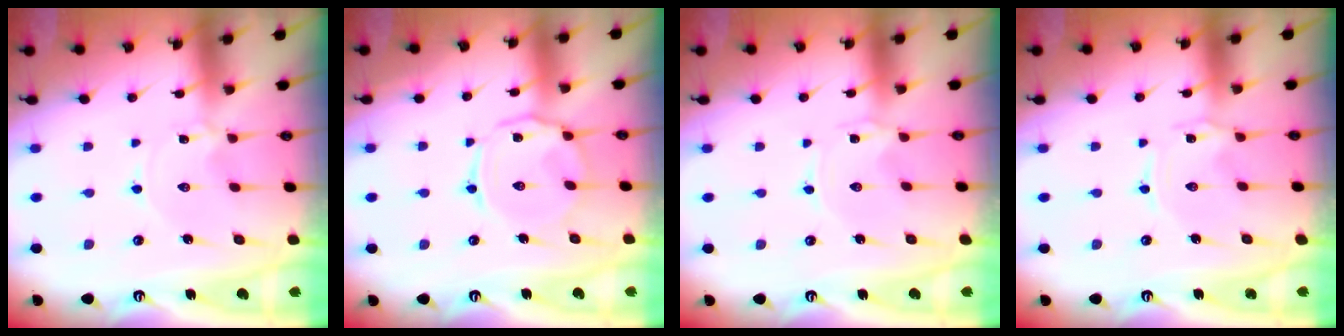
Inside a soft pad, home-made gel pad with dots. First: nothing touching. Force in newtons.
{"total": 8.1, "press": 8.1, "slide": 0.8}
{"total": 0.0}
{"total": 0.0}